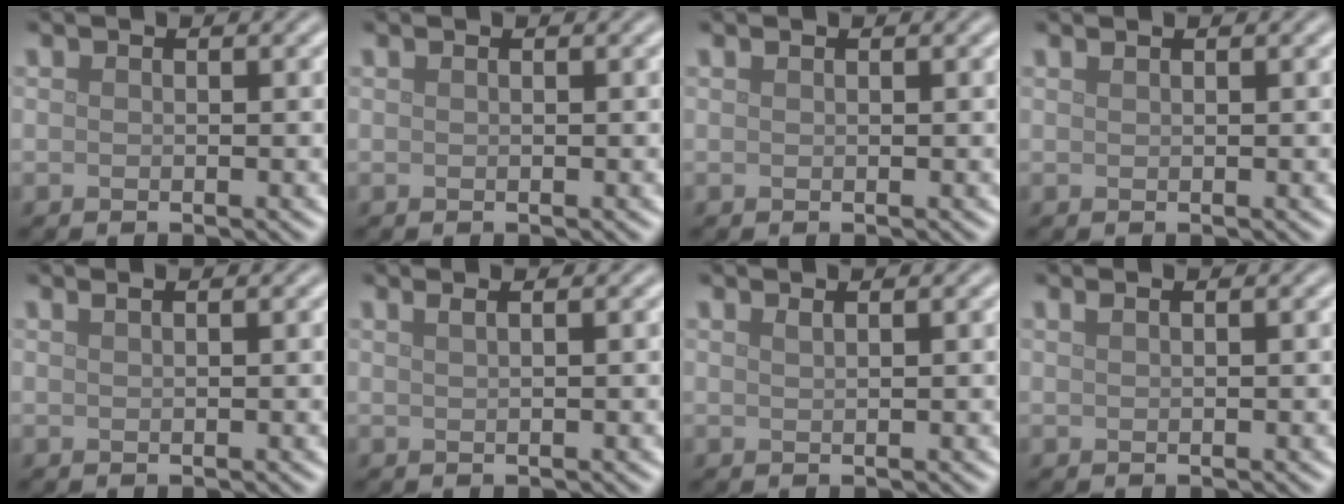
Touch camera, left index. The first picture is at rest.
{"total": 0.0}
{"total": 0.0}
{"total": 0.5, "force": [0.4, 0.2, 0.3], "torque": [-0.003, 0.000, 0.006]}
{"total": 1.3, "force": [0.8, 0.6, 0.8], "torque": [-0.004, -0.002, 0.003]}
{"total": 2.6, "force": [1.5, 1.3, 1.7], "torque": [-0.003, 0.011, -0.009]}
{"total": 0.9, "force": [0.6, 0.4, 0.5], "torque": [-0.001, 0.000, 0.008]}
{"total": 0.9, "force": [0.5, 0.4, 0.6], "torque": [-0.006, -0.001, 0.006]}